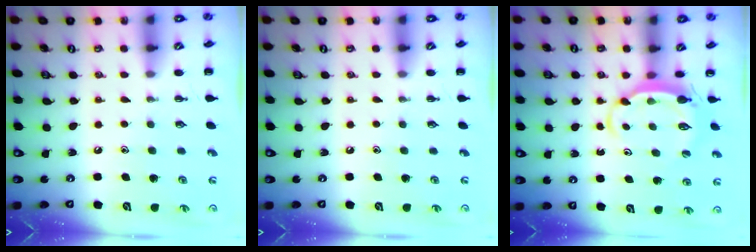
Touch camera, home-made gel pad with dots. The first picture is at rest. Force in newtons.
{"total": 0.0}
{"total": 5.7, "press": 5.6, "slide": 1.3}